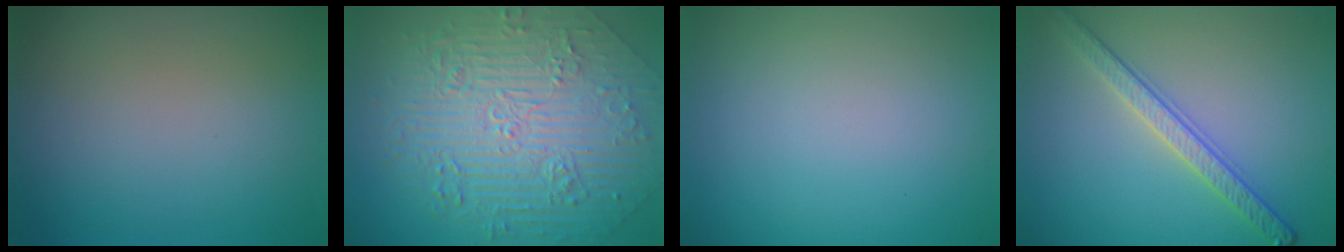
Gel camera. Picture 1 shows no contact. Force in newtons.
{"total": 11.2, "press": 7.5, "slide": 8.3}
{"total": 0.0}
{"total": 3.2, "press": 3.0, "slide": 1.0}